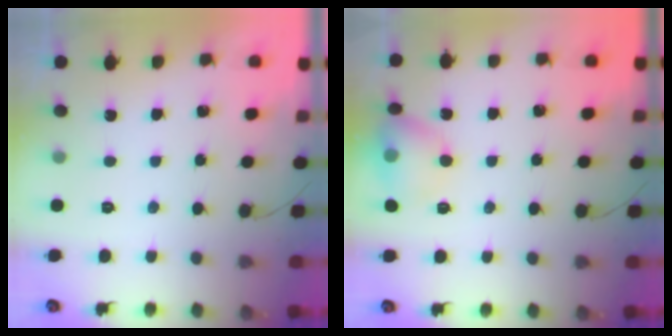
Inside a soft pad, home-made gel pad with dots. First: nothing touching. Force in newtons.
{"total": 10.2, "press": 10.0, "slide": 2.0}